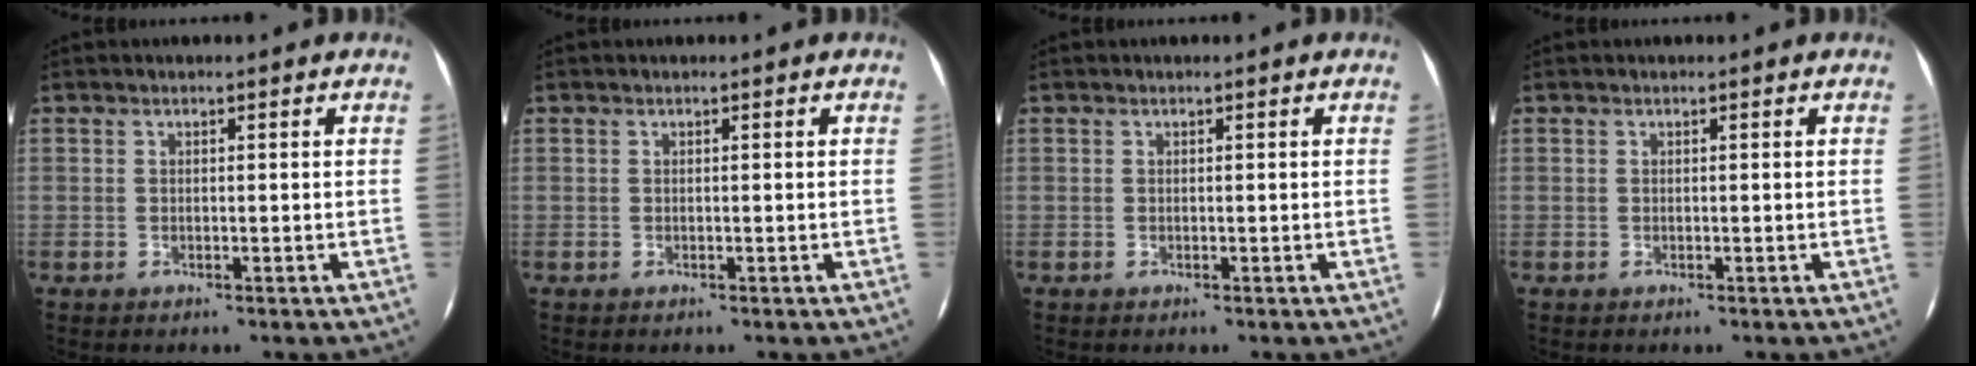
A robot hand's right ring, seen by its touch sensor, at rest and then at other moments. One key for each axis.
{"total": 0.0}
{"total": 0.0}
{"total": 0.0}